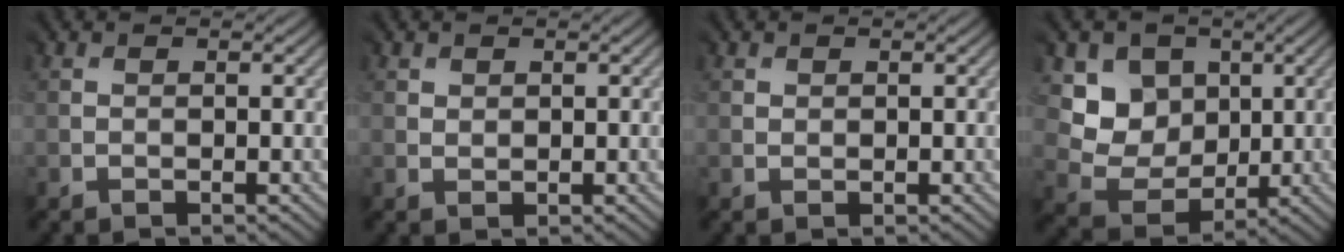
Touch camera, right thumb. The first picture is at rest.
{"total": 1.4, "force": [1.2, 0.5, -0.6], "torque": [0.007, 0.000, 0.021]}
{"total": 1.1, "force": [0.9, 0.4, -0.5], "torque": [0.007, -0.001, 0.016]}
{"total": 6.7, "force": [2.9, 5.7, 1.8], "torque": [-0.066, -0.020, 0.047]}